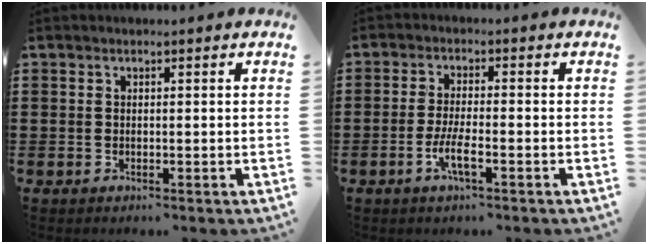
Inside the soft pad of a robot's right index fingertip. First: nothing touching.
{"total": 4.2, "force": [-1.9, 0.7, 3.7], "torque": [-0.075, -0.004, -0.037]}